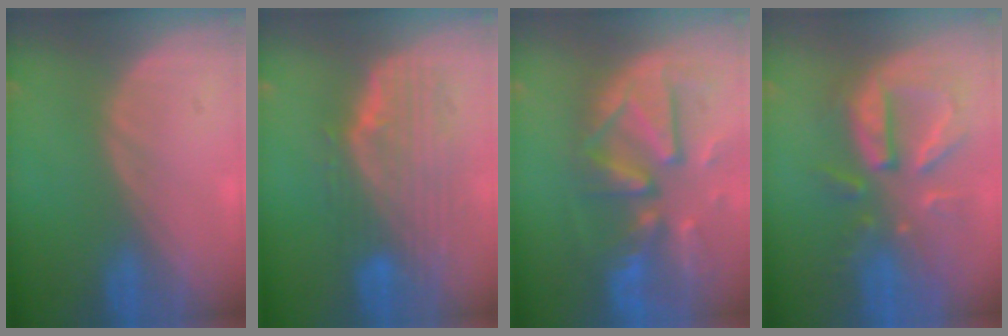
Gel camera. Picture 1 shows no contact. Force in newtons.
{"total": 10.0, "press": 8.9, "slide": 4.6}
{"total": 12.7, "press": 11.1, "slide": 6.2}
{"total": 10.6, "press": 9.3, "slide": 5.0}